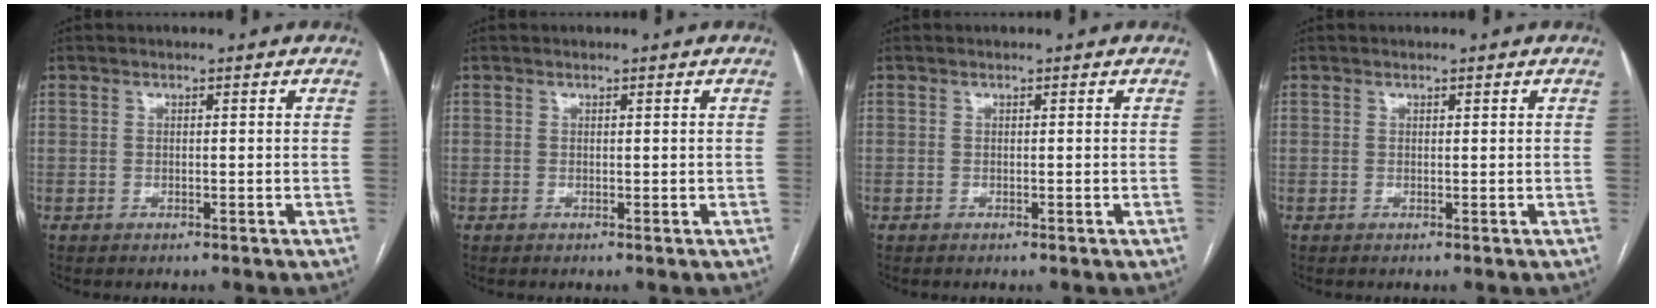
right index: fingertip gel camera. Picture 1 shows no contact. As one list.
[{"total": 0.0}, {"total": 0.0}, {"total": 0.0}]